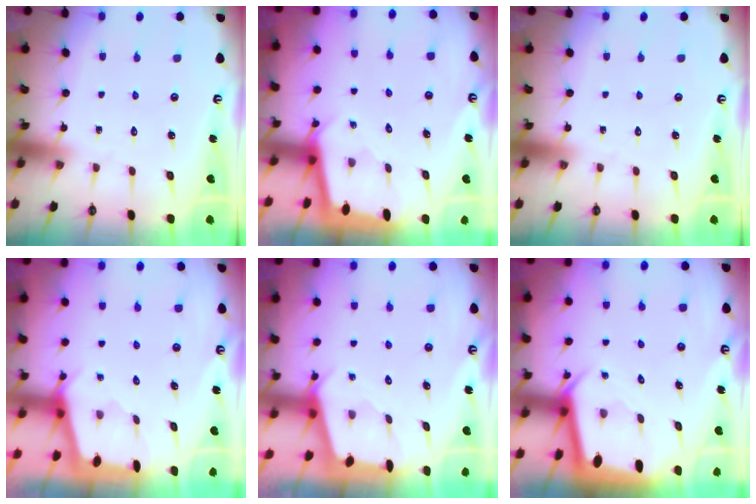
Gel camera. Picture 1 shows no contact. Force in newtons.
{"total": 2.1, "press": 2.1, "slide": 0.1}
{"total": 0.0}
{"total": 2.2, "press": 2.2, "slide": 0.3}
{"total": 2.4, "press": 2.4, "slide": 0.3}
{"total": 2.7, "press": 2.7, "slide": 0.2}